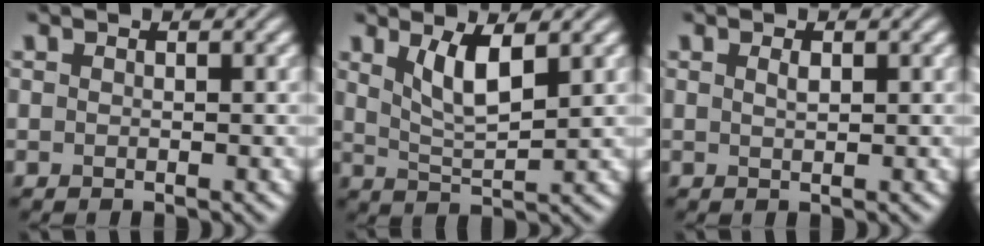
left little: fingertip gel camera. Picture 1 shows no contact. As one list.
[{"total": 3.9, "force": [1.8, 1.2, 3.3], "torque": [-0.070, -0.008, 0.038]}, {"total": 0.8, "force": [0.4, 0.2, 0.6], "torque": [-0.013, 0.001, 0.008]}]